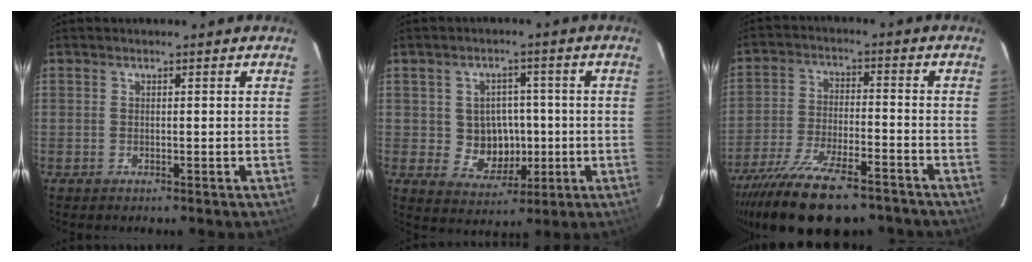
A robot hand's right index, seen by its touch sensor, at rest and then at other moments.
{"total": 7.6, "force": [-0.7, 7.0, 3.0], "torque": [-0.066, 0.012, 0.007]}
{"total": 20.9, "force": [-16.3, 6.6, 11.2], "torque": [-0.225, -0.041, -0.258]}